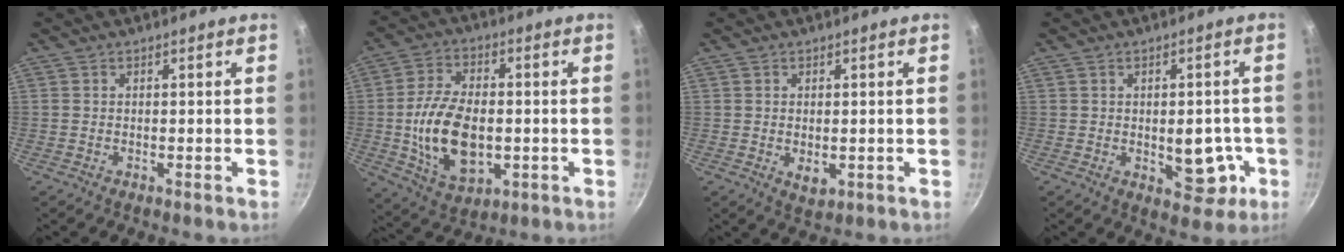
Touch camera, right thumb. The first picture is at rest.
{"total": 15.5, "force": [-1.7, 9.1, 12.4], "torque": [-0.219, 0.010, -0.022]}
{"total": 3.3, "force": [-0.4, 2.0, 2.6], "torque": [-0.041, -0.009, -0.003]}
{"total": 8.7, "force": [-1.7, 5.0, 6.8], "torque": [-0.051, 0.006, -0.014]}